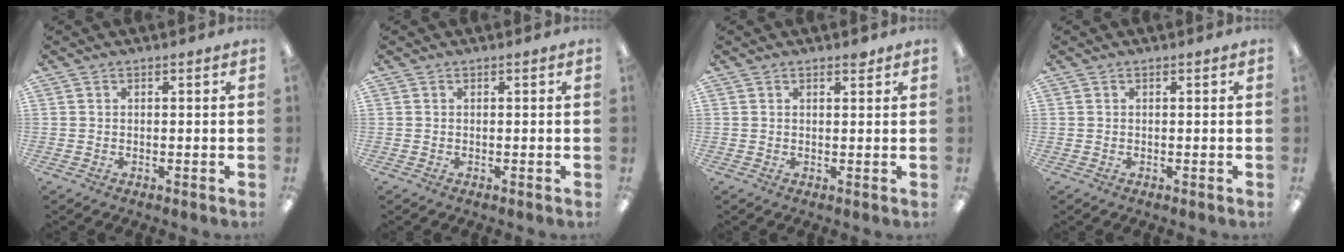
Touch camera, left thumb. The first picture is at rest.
{"total": 0.0}
{"total": 1.5, "force": [1.2, 0.5, 0.8], "torque": [-0.001, -0.007, 0.018]}
{"total": 0.0}